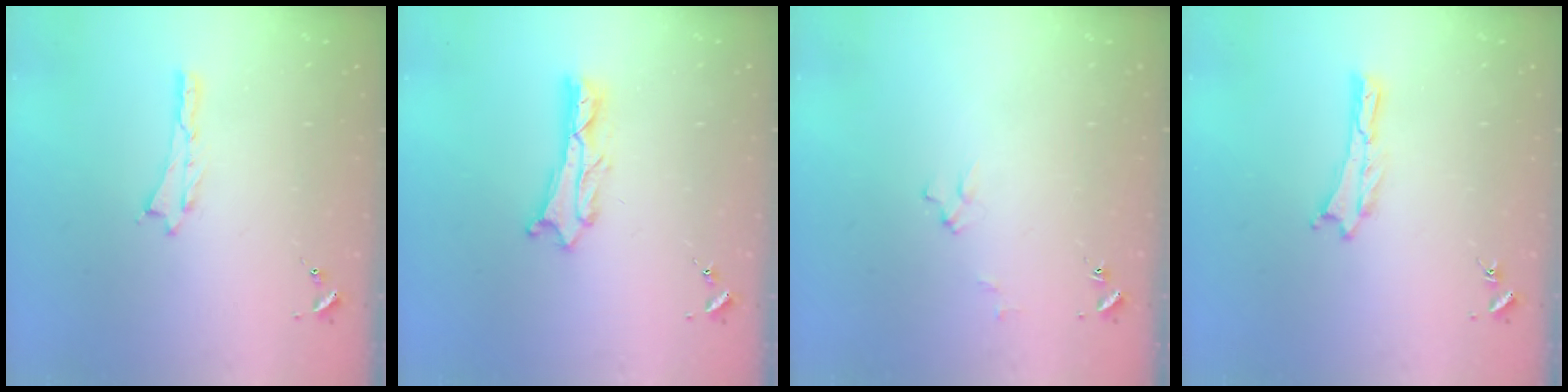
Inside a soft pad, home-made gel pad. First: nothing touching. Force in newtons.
{"total": 2.0, "press": 2.0, "slide": 0.2}
{"total": 3.0, "press": 3.0, "slide": 0.2}
{"total": 0.0}